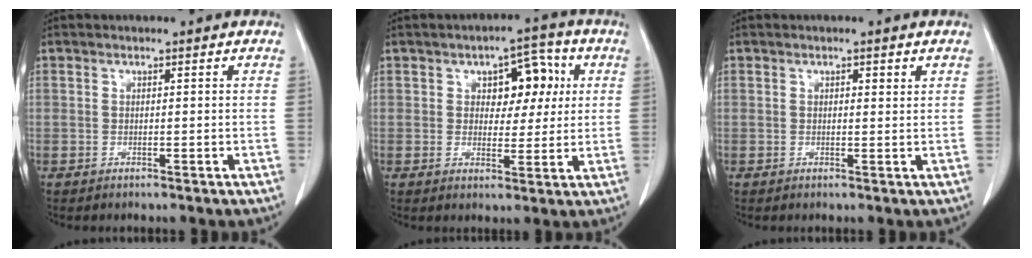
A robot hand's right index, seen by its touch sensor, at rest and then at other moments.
{"total": 6.9, "force": [1.9, 4.0, 5.3], "torque": [-0.063, 0.023, 0.030]}
{"total": 1.0, "force": [0.6, 0.3, 0.7], "torque": [-0.011, -0.001, 0.007]}